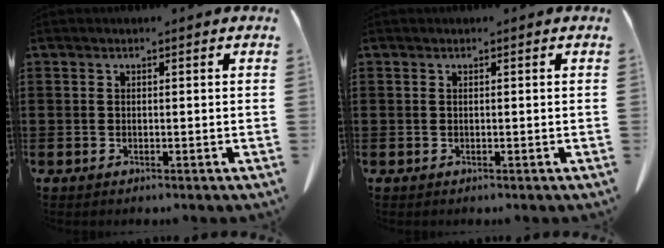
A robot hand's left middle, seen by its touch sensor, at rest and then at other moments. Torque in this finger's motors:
{"motor_torque": [-0.10, 0.07, 0.00, 0.00]}